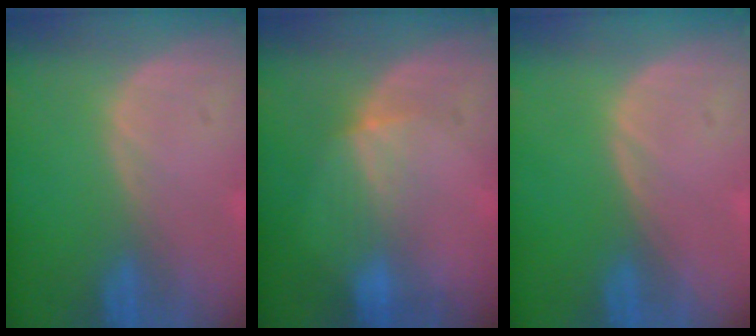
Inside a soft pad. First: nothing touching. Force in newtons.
{"total": 3.4, "press": 3.2, "slide": 1.1}
{"total": 0.0}